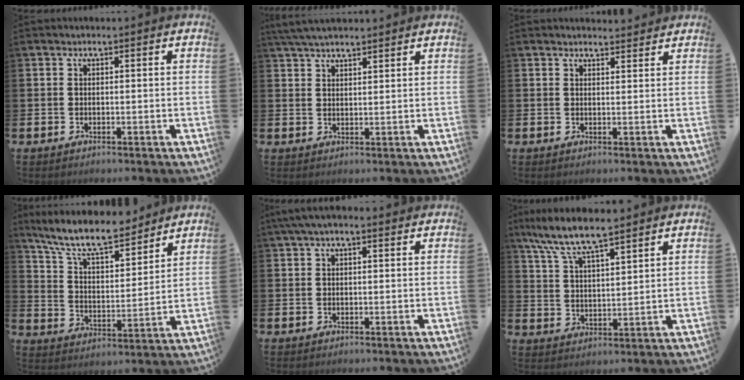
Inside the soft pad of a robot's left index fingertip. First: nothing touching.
{"total": 4.2, "force": [3.8, 0.8, 1.5], "torque": [-0.037, -0.008, 0.071]}
{"total": 2.0, "force": [2.0, 0.2, -0.1], "torque": [0.005, -0.011, 0.036]}
{"total": 10.1, "force": [8.9, 2.4, 4.0], "torque": [-0.113, -0.050, 0.157]}
{"total": 2.0, "force": [1.2, 0.7, 1.5], "torque": [-0.031, 0.008, 0.020]}
{"total": 7.7, "force": [6.9, 1.2, 3.3], "torque": [-0.096, -0.025, 0.123]}